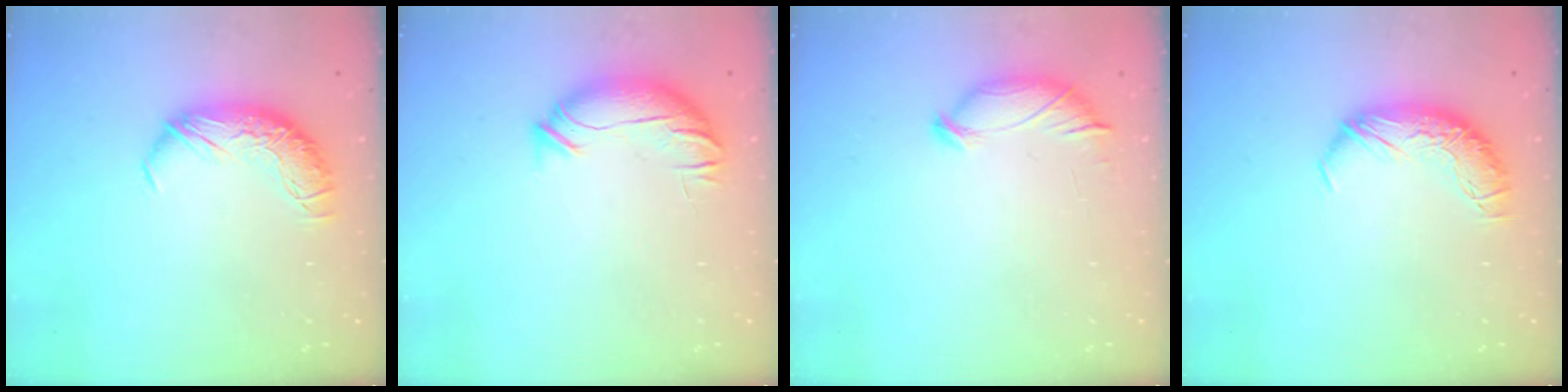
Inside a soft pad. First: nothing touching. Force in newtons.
{"total": 4.2, "press": 3.8, "slide": 1.9}
{"total": 6.7, "press": 6.7, "slide": 0.2}
{"total": 0.0}